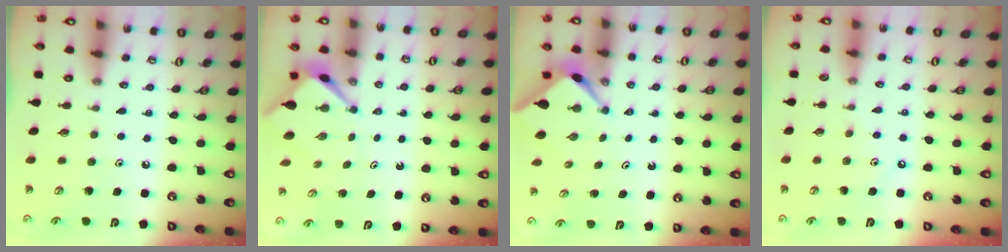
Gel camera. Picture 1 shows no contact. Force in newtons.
{"total": 3.1, "press": 3.1, "slide": 0.2}
{"total": 2.4, "press": 2.4, "slide": 0.3}
{"total": 3.0, "press": 3.0, "slide": 0.4}